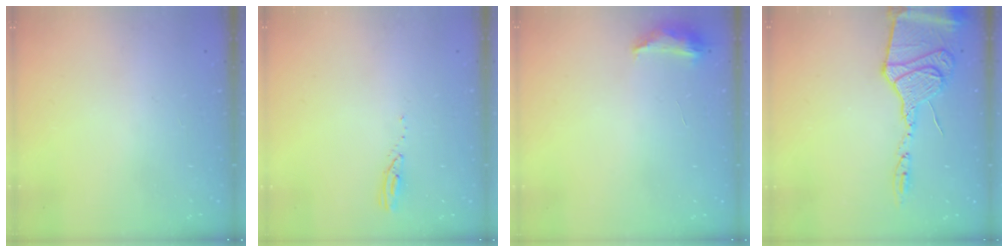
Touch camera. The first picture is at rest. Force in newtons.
{"total": 3.2, "press": 3.2, "slide": 0.3}
{"total": 6.6, "press": 6.6, "slide": 0.6}
{"total": 15.2, "press": 15.2, "slide": 1.4}